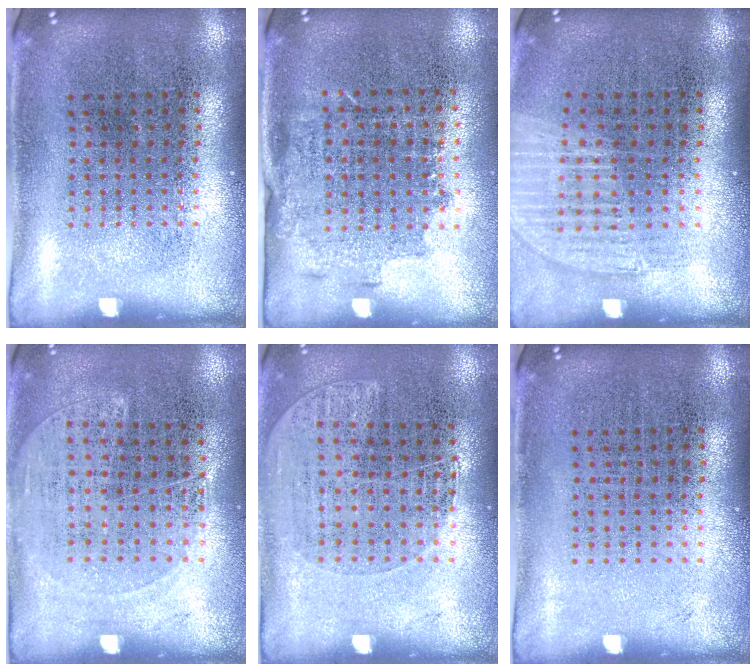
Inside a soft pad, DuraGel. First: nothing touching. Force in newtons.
{"total": 1.5, "press": 1.2, "slide": 1.0}
{"total": 1.2, "press": 1.1, "slide": 0.4}
{"total": 1.3, "press": 1.0, "slide": 0.7}
{"total": 1.1, "press": 1.0, "slide": 0.6}
{"total": 0.0}